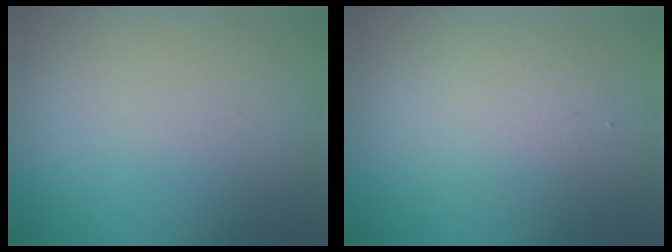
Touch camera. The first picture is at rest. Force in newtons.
{"total": 2.7, "press": 2.7, "slide": 0.2}